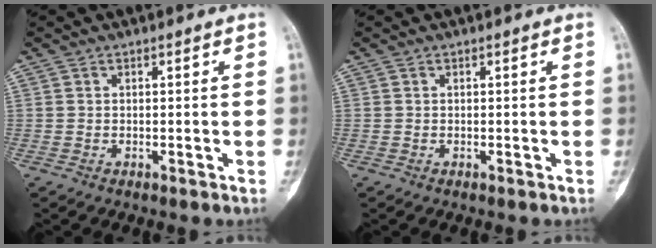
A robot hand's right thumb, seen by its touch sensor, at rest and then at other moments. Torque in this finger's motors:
{"motor_torque": [0.12, -0.21, 0.24, -0.11, -0.01]}